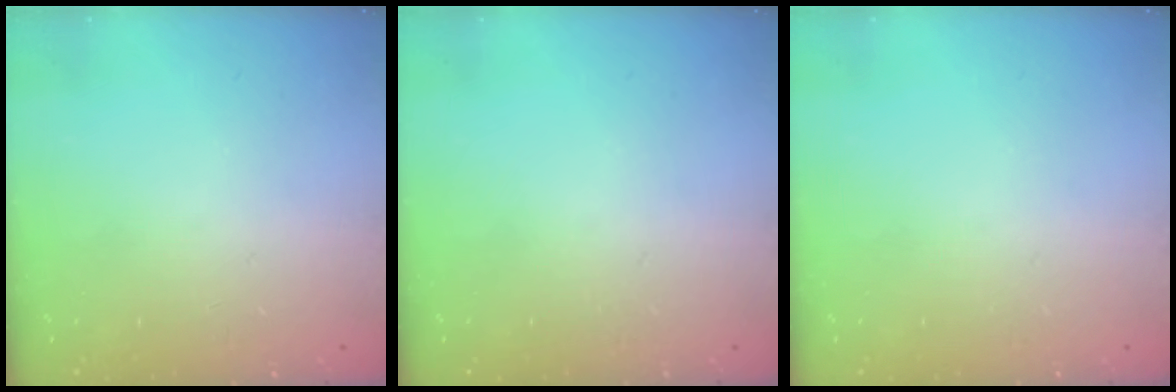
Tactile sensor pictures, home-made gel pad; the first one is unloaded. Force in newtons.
{"total": 0.0}
{"total": 0.0}